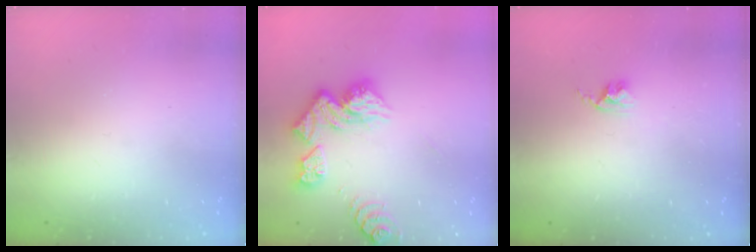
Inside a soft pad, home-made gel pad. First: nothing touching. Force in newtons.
{"total": 13.1, "press": 13.0, "slide": 1.4}
{"total": 2.4, "press": 2.4, "slide": 0.3}